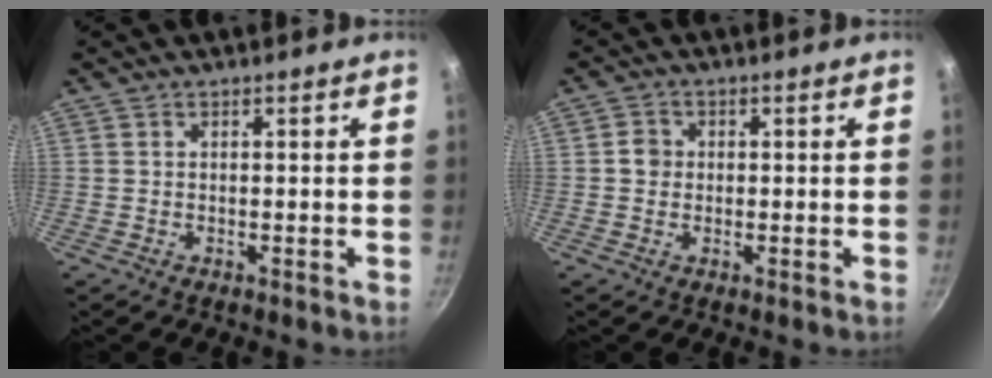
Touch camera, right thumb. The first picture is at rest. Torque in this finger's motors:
{"motor_torque": [0.40, 0.82, 0.58, -0.41, -0.04]}